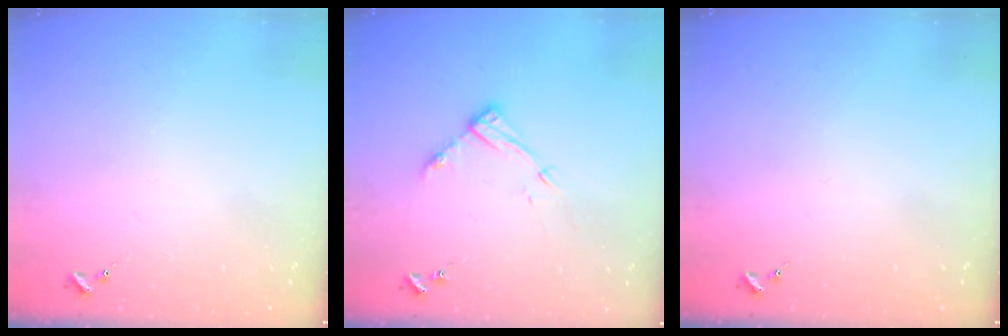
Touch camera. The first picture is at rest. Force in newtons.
{"total": 11.0, "press": 11.0, "slide": 0.8}
{"total": 0.0}